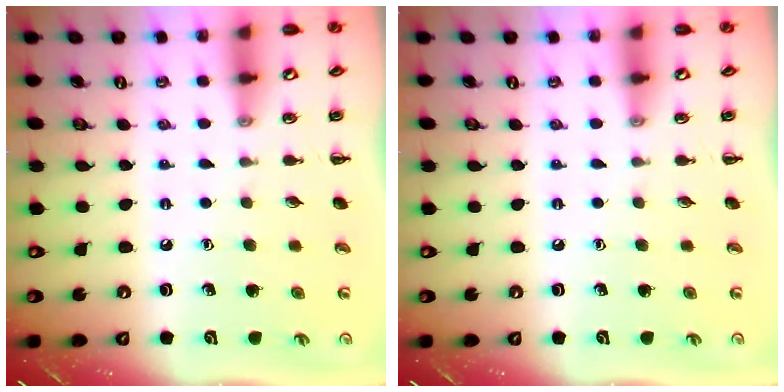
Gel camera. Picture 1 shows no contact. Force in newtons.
{"total": 0.0}